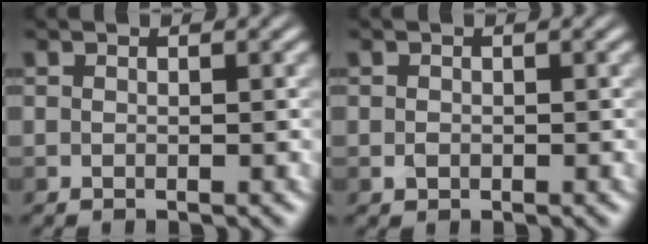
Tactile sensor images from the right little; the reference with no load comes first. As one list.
[{"total": 0.9, "force": [-0.3, 0.7, 0.3], "torque": [-0.008, -0.002, -0.003]}]